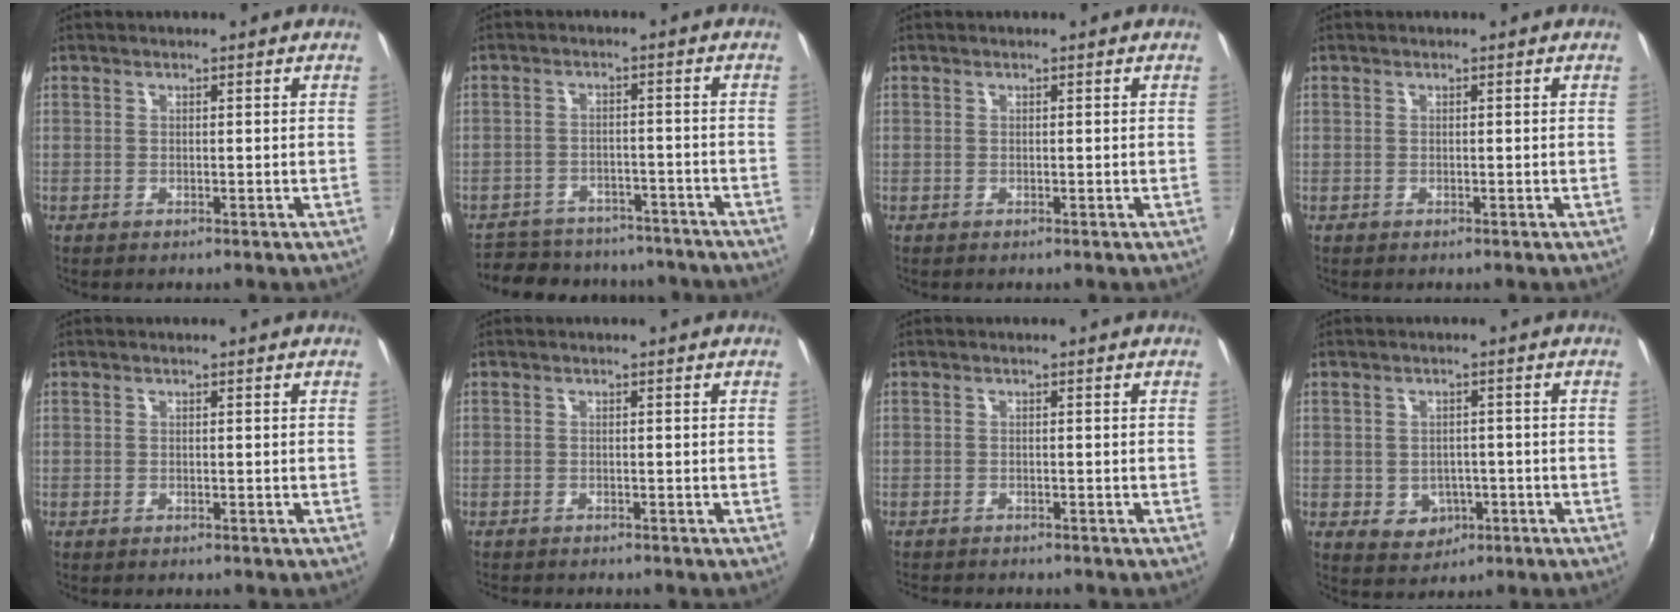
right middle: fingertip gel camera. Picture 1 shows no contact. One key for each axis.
{"total": 18.6, "fx": -15.7, "fy": 7.5, "fz": 6.5, "tx": -0.142, "ty": 0.014, "tz": -0.201}
{"total": 0.0}
{"total": 0.0}
{"total": 0.0}
{"total": 2.0, "fx": -1.9, "fy": 0.2, "fz": 0.6, "tx": -0.017, "ty": -0.012, "tz": -0.030}
{"total": 3.1, "fx": -2.9, "fy": 0.4, "fz": 1.0, "tx": -0.027, "ty": -0.017, "tz": -0.048}
{"total": 5.0, "fx": -1.4, "fy": 4.4, "fz": 2.0, "tx": -0.047, "ty": 0.005, "tz": -0.005}